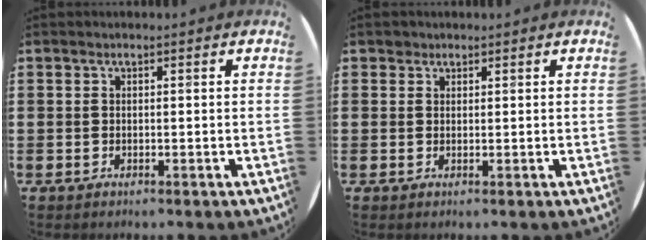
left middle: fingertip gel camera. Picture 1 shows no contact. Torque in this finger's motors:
{"motor_torque": [0.05, -0.03, -0.03, 0.01]}